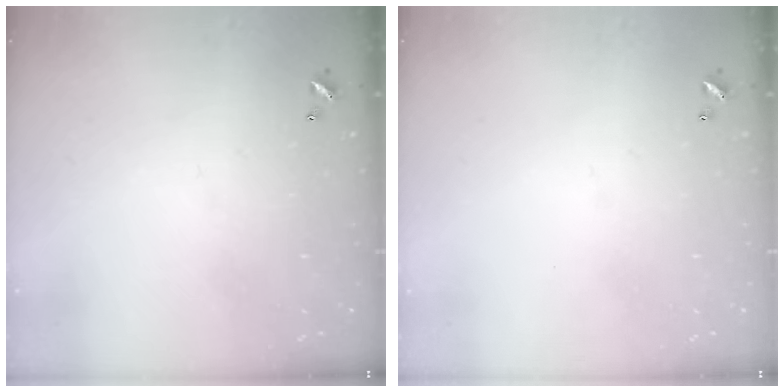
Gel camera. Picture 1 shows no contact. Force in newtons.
{"total": 0.0}